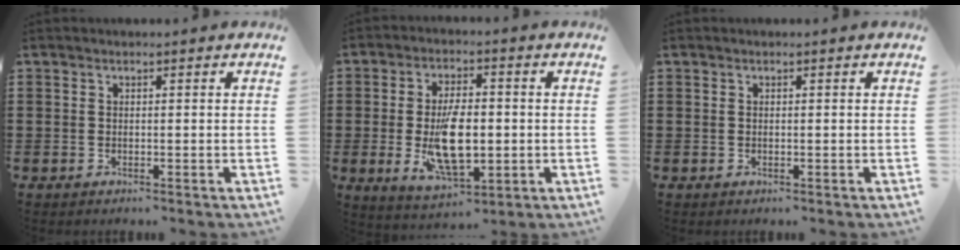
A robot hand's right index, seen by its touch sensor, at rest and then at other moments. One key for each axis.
{"total": 9.9, "fx": -1.3, "fy": 4.7, "fz": 8.7, "tx": -0.172, "ty": -0.008, "tz": -0.025}
{"total": 0.0}